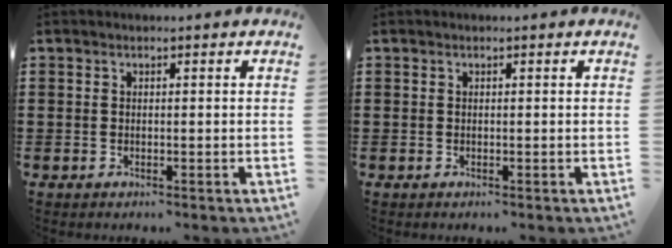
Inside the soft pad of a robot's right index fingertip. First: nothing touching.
{"total": 0.0}